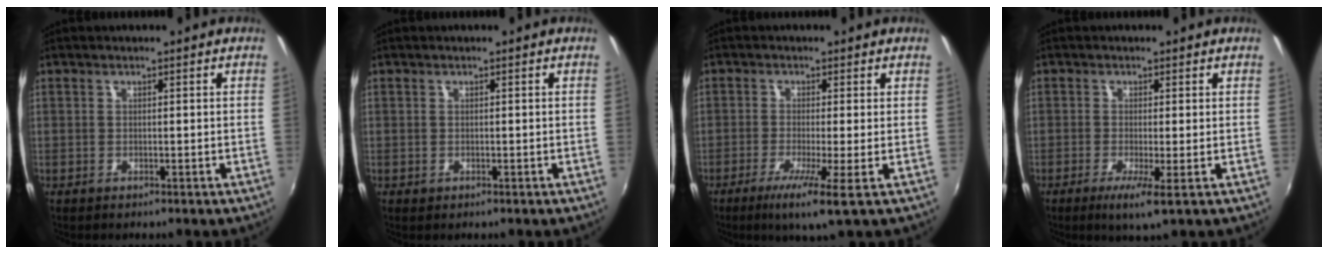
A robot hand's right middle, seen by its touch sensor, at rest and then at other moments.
{"total": 0.0}
{"total": 6.1, "force": [-2.4, -0.8, 5.5], "torque": [-0.120, -0.018, -0.048]}
{"total": 3.8, "force": [-1.4, -0.4, 3.5], "torque": [-0.076, -0.012, -0.028]}